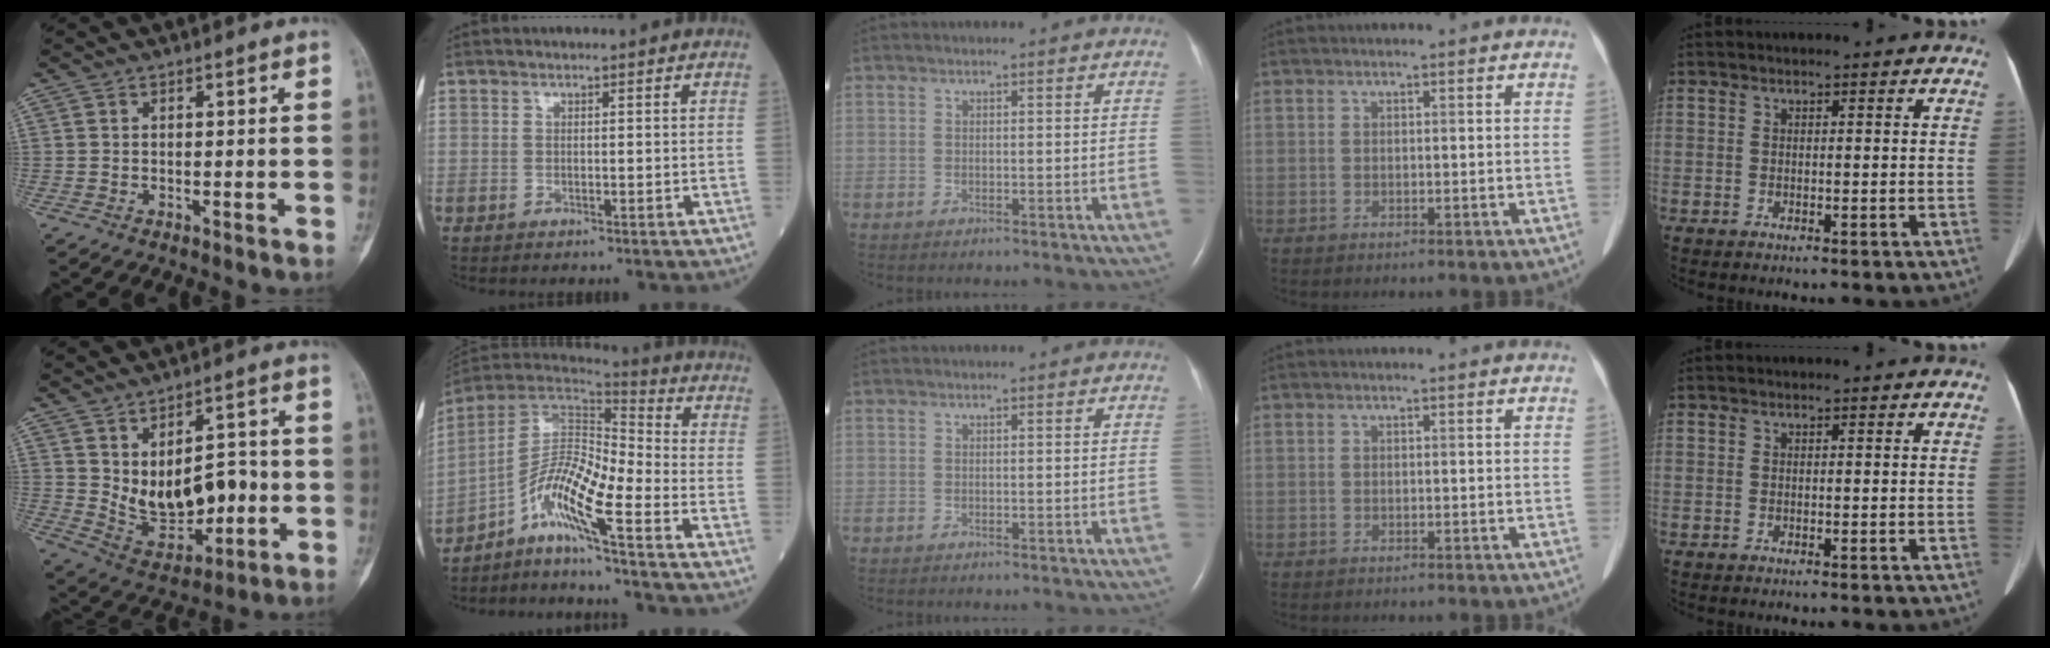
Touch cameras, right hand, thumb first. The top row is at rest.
{"thumb": {"total": 13.7, "force": [-0.2, 8.3, 10.9], "torque": [-0.130, -0.001, 0.024]}, "index": {"total": 10.4, "force": [-5.8, 0.6, 8.6], "torque": [-0.161, 0.012, -0.115]}}